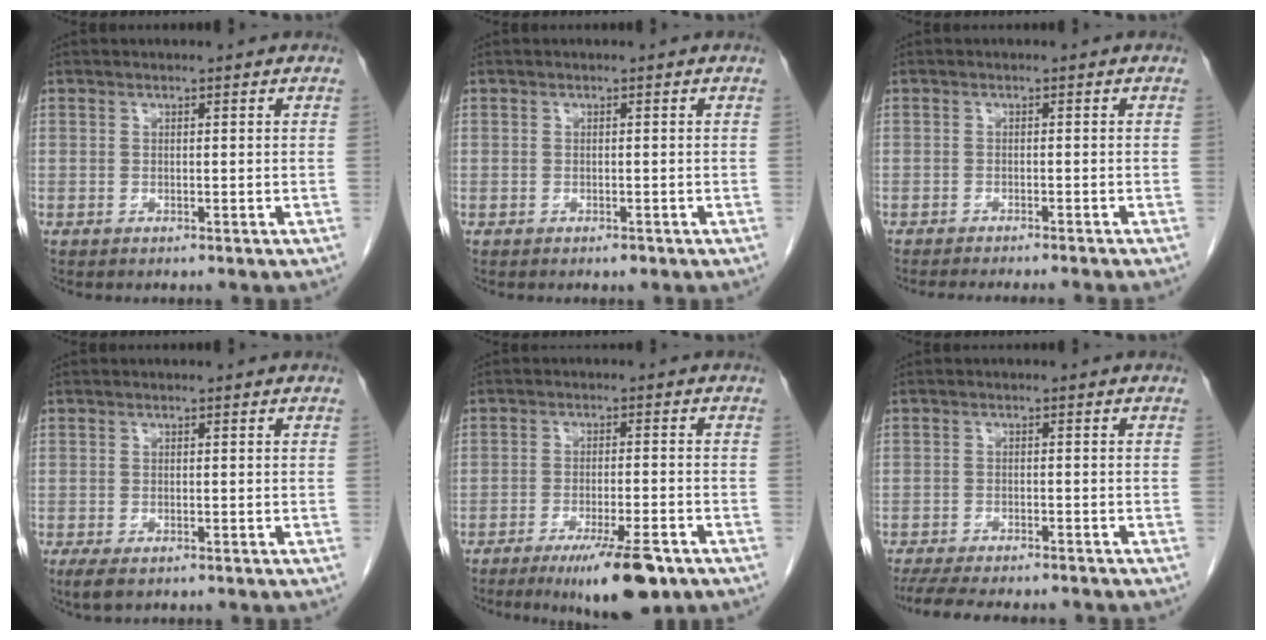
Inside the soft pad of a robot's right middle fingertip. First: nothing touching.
{"total": 0.6, "force": [-0.4, 0.3, 0.3], "torque": [-0.005, 0.000, -0.004]}
{"total": 8.1, "force": [-7.3, -0.2, 3.4], "torque": [-0.024, -0.018, -0.096]}
{"total": 2.8, "force": [-1.7, 1.1, 1.9], "torque": [-0.036, -0.006, -0.025]}
{"total": 9.9, "force": [-6.4, 1.5, 7.4], "torque": [-0.113, -0.017, -0.096]}
{"total": 13.4, "force": [-11.7, 2.6, 6.0], "torque": [-0.105, -0.016, -0.158]}